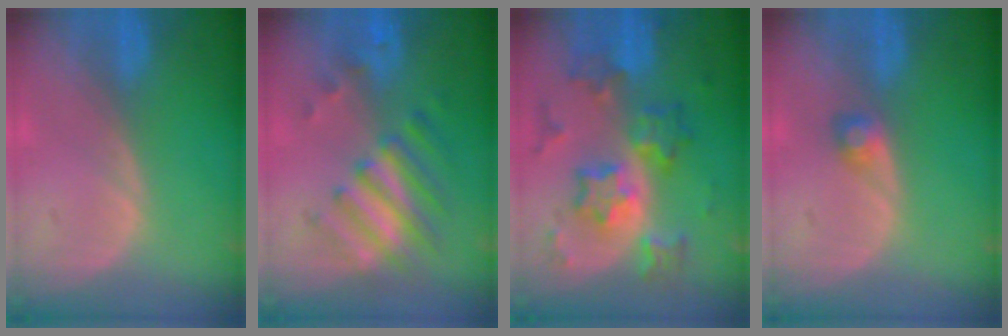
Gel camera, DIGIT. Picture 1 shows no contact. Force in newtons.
{"total": 7.9, "press": 7.0, "slide": 3.7}
{"total": 9.5, "press": 9.5, "slide": 0.8}
{"total": 1.9, "press": 1.8, "slide": 0.2}